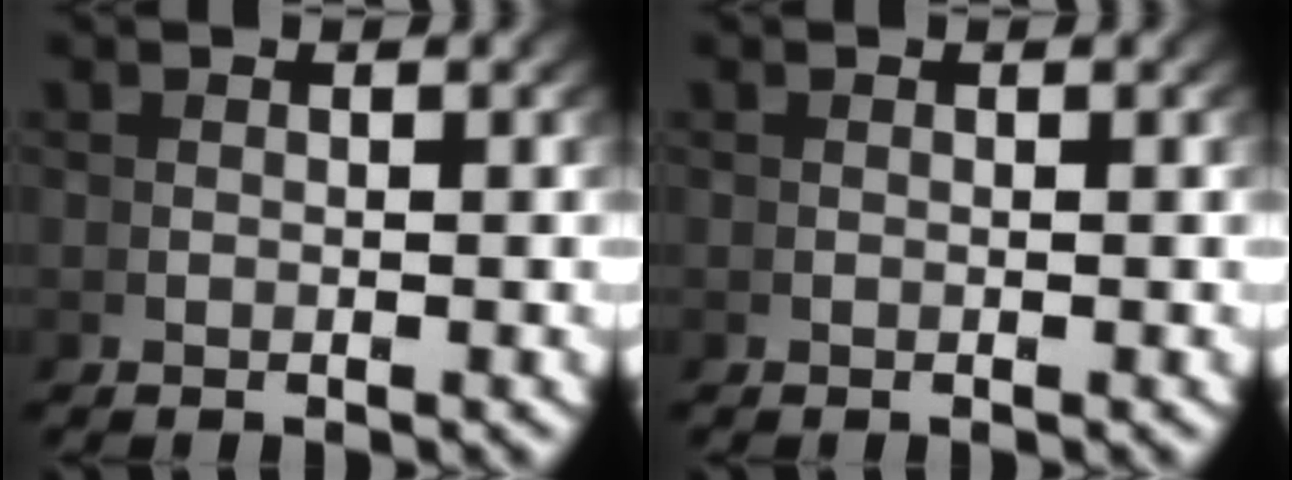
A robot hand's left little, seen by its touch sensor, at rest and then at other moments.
{"total": 0.0}